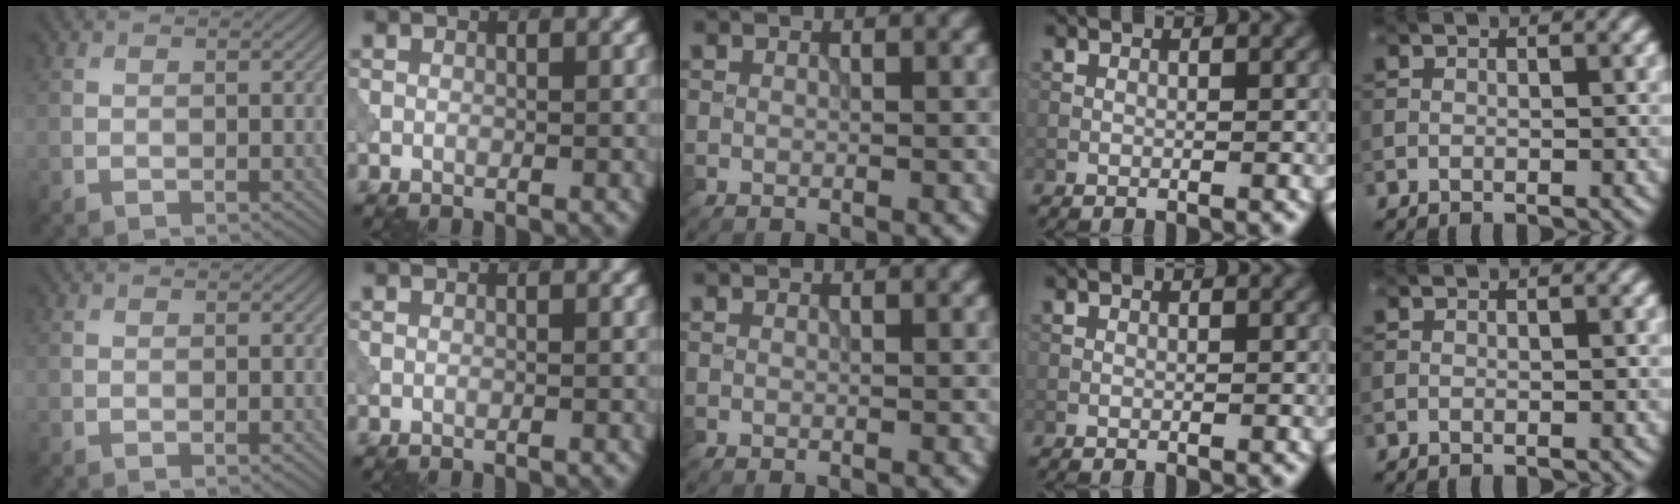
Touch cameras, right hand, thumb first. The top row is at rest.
{}